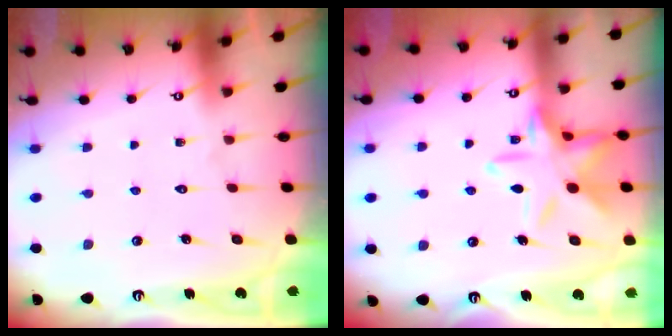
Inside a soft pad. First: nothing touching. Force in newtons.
{"total": 14.5, "press": 14.4, "slide": 1.0}